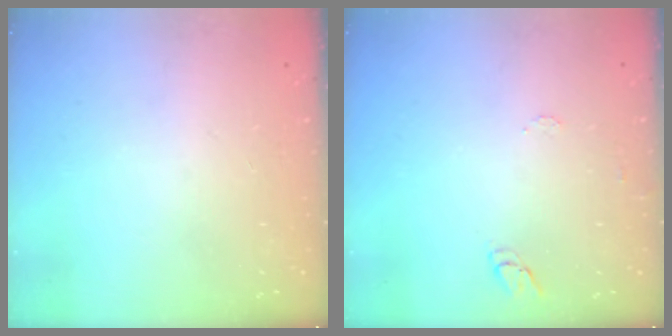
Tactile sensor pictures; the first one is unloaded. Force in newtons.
{"total": 5.8, "press": 5.8, "slide": 0.3}